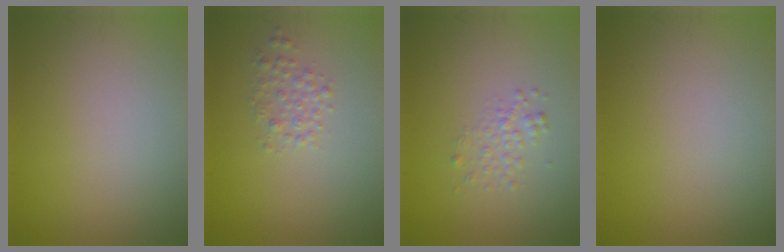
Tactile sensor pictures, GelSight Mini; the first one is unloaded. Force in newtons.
{"total": 1.6, "press": 1.6, "slide": 0.0}
{"total": 1.4, "press": 1.4, "slide": 0.1}
{"total": 0.0}